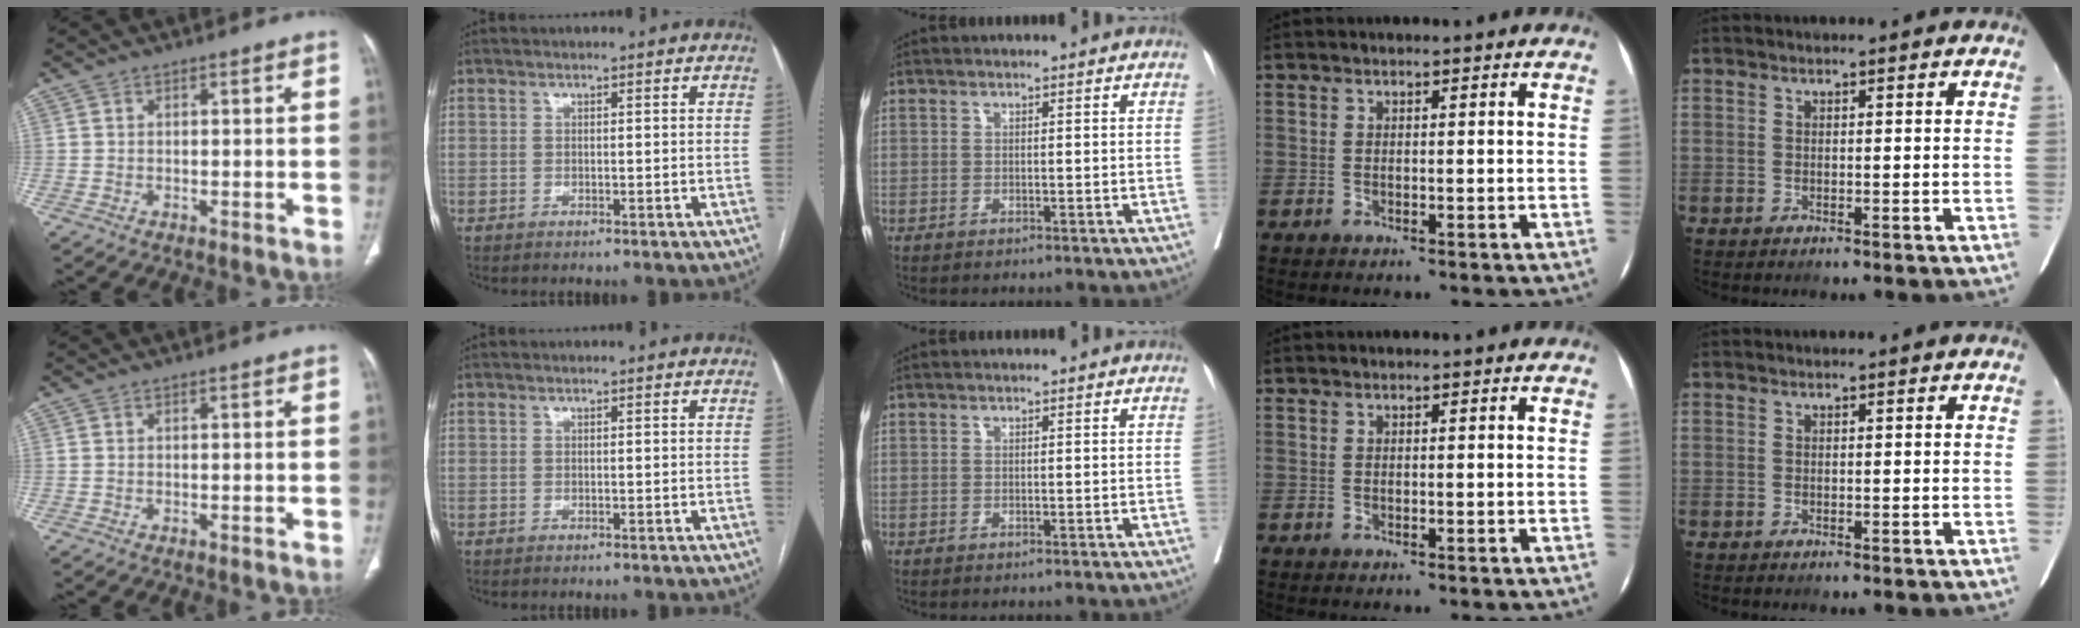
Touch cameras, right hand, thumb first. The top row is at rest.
{}